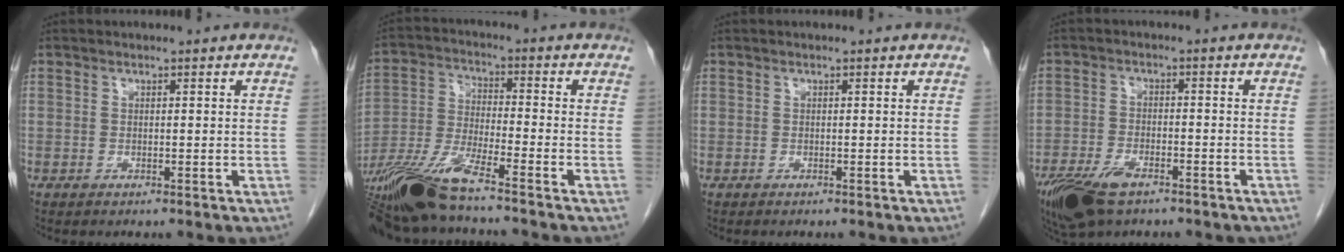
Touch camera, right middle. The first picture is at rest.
{"total": 12.6, "force": [-9.9, 0.4, 7.8], "torque": [-0.159, -0.020, -0.187]}
{"total": 0.0}
{"total": 10.4, "force": [-7.1, 4.3, 6.4], "torque": [-0.125, -0.012, -0.116]}